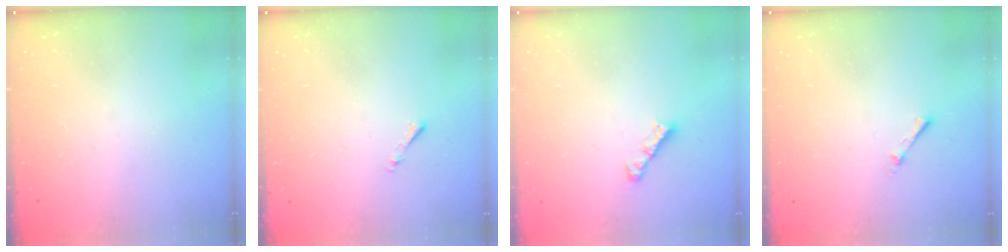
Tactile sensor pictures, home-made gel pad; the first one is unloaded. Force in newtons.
{"total": 0.8, "press": 0.7, "slide": 0.3}
{"total": 3.0, "press": 3.0, "slide": 0.4}
{"total": 1.7, "press": 1.7, "slide": 0.2}